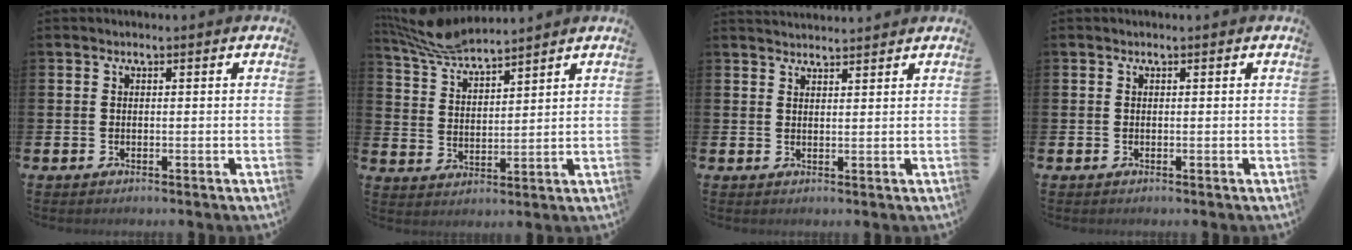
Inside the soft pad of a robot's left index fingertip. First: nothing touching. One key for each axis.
{"total": 6.8, "fx": 6.5, "fy": 0.7, "fz": 1.9, "tx": -0.057, "ty": -0.033, "tz": 0.118}
{"total": 2.3, "fx": 2.3, "fy": 0.2, "fz": 0.0, "tx": 0.005, "ty": -0.016, "tz": 0.040}
{"total": 0.0}